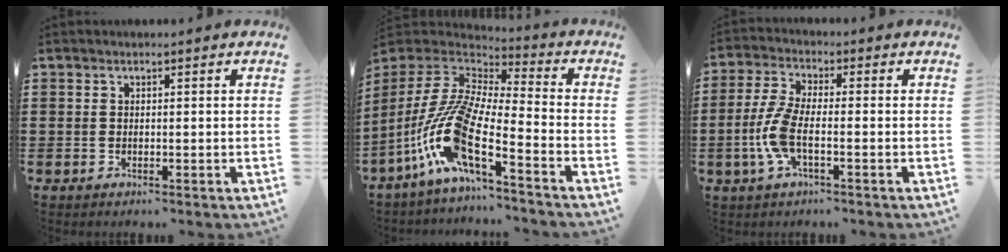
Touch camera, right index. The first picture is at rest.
{"total": 12.6, "force": [-6.8, 2.7, 10.3], "torque": [-0.243, -0.018, -0.146]}
{"total": 6.5, "force": [-2.0, 2.4, 5.7], "torque": [-0.148, -0.012, -0.047]}